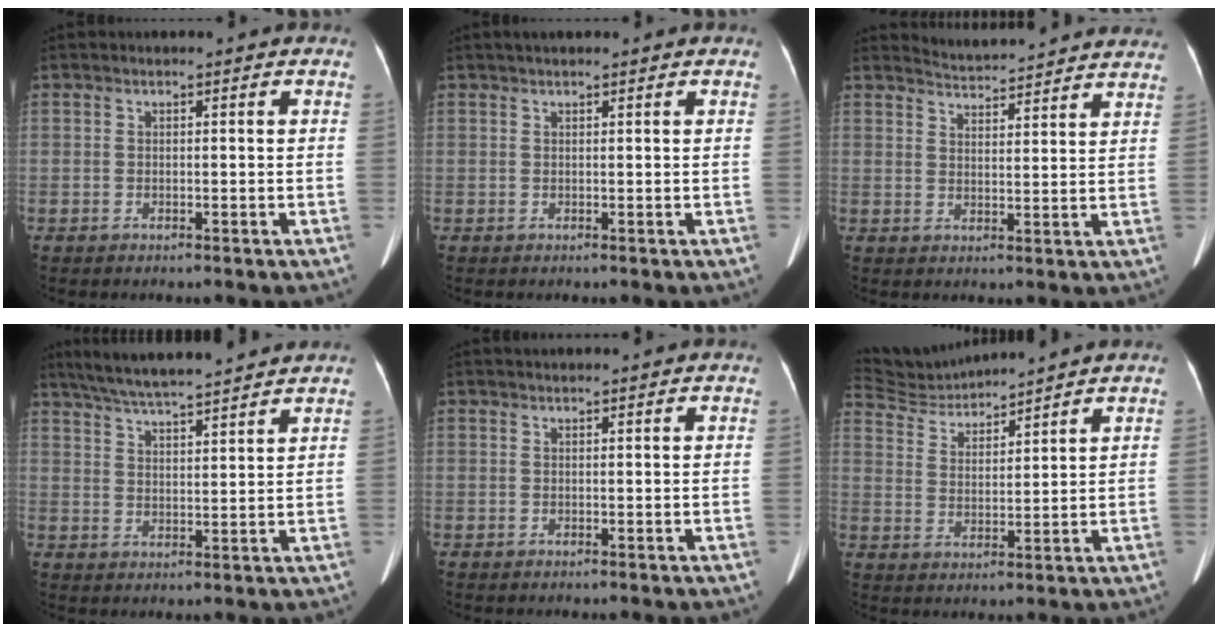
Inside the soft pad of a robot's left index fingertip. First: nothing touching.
{"total": 1.6, "force": [1.0, 0.4, 1.3], "torque": [-0.016, 0.024, 0.016]}
{"total": 12.0, "force": [11.8, 0.8, 2.2], "torque": [-0.030, 0.003, 0.142]}
{"total": 12.1, "force": [10.7, 0.5, 5.6], "torque": [-0.102, 0.024, 0.170]}
{"total": 2.1, "force": [1.8, 0.3, 1.0], "torque": [-0.010, 0.028, 0.024]}
{"total": 7.0, "force": [6.9, -0.6, 0.4], "torque": [-0.023, 0.021, 0.147]}